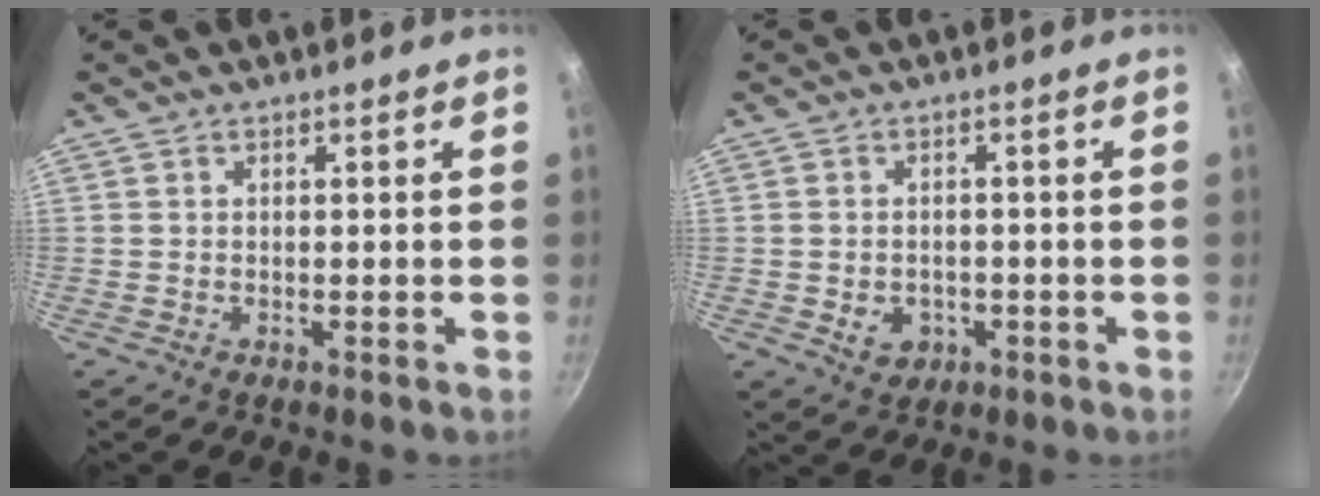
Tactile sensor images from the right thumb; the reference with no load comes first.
{"total": 4.5, "force": [-1.3, 3.6, 2.3], "torque": [-0.024, 0.010, -0.009]}